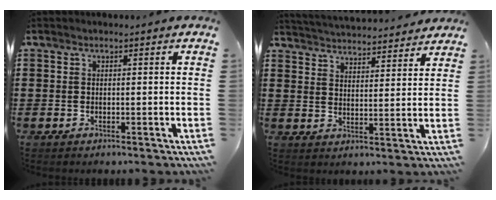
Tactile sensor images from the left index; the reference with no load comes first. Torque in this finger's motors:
{"motor_torque": [1.12, -1.03, 0.80, 0.15]}